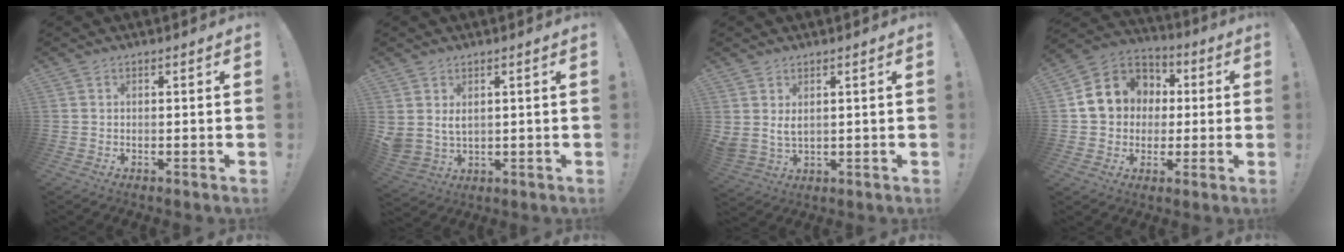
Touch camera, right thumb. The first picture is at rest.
{"total": 4.8, "force": [2.7, 3.1, 2.4], "torque": [-0.051, -0.013, 0.052]}
{"total": 4.5, "force": [2.6, 2.5, 2.6], "torque": [-0.038, -0.012, 0.049]}
{"total": 13.6, "force": [1.9, 12.3, 5.5], "torque": [-0.073, 0.006, 0.052]}